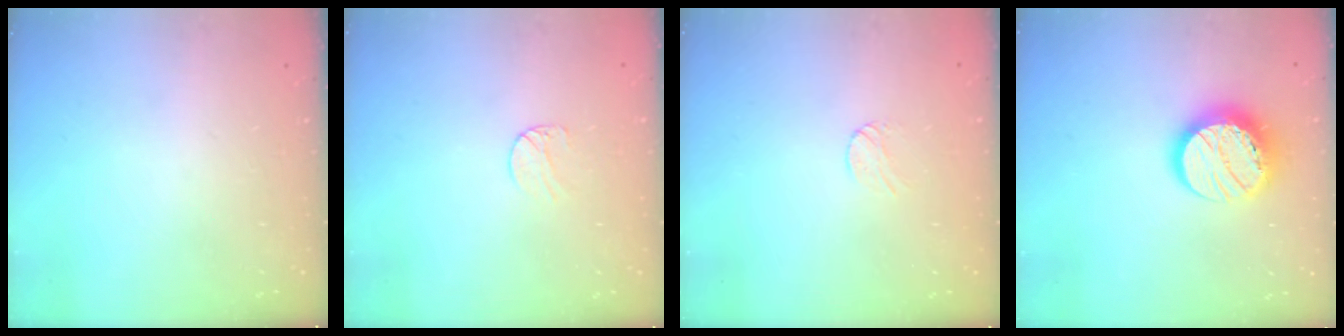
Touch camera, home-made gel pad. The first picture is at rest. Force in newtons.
{"total": 6.5, "press": 6.4, "slide": 0.6}
{"total": 3.6, "press": 3.6, "slide": 0.2}
{"total": 14.4, "press": 14.3, "slide": 1.1}